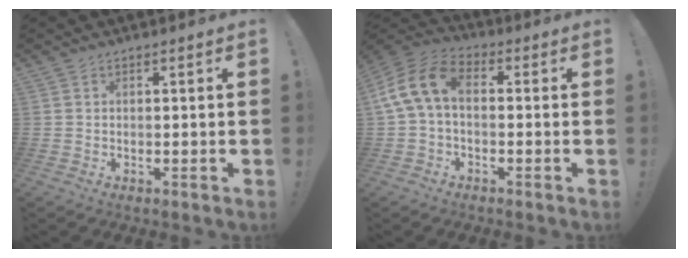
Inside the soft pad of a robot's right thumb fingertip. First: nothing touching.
{"total": 11.4, "force": [0.9, 6.9, 9.0], "torque": [-0.185, 0.016, 0.022]}